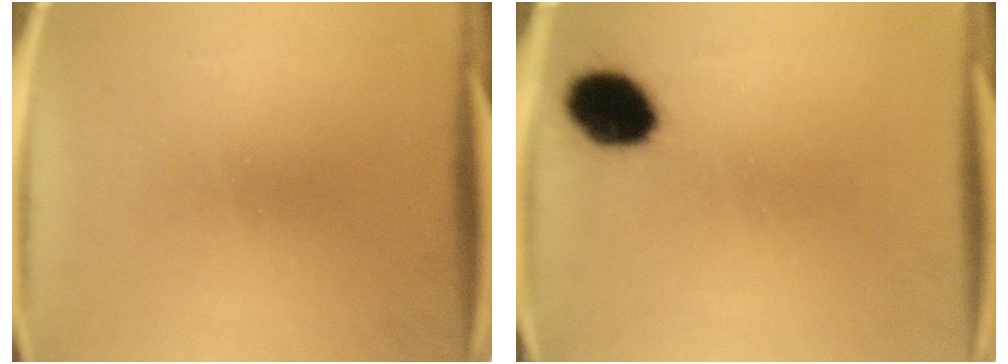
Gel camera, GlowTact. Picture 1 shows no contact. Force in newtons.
{"total": 10.7}